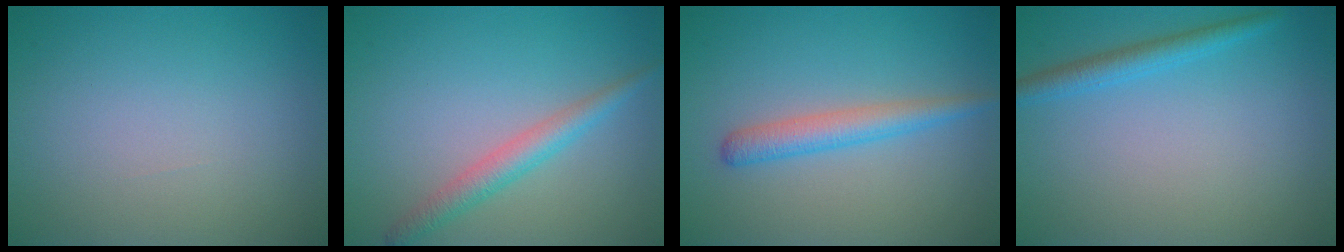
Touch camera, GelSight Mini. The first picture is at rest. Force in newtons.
{"total": 2.7, "press": 2.7, "slide": 0.2}
{"total": 2.8, "press": 2.8, "slide": 0.2}
{"total": 2.2, "press": 2.2, "slide": 0.1}